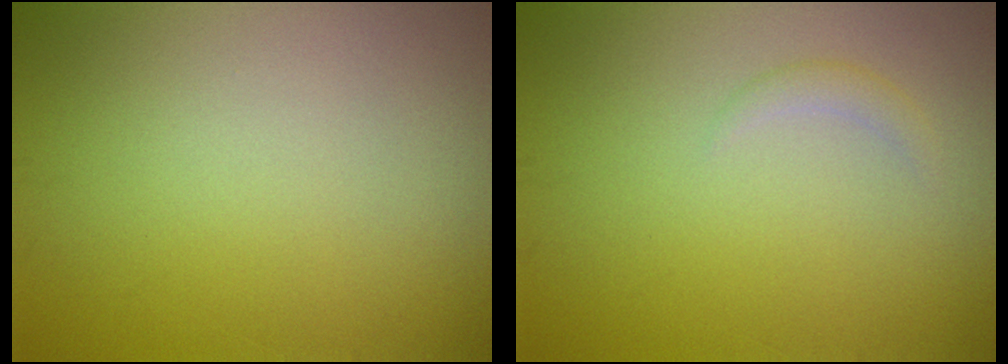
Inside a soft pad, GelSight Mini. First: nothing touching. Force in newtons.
{"total": 1.0, "press": 1.0, "slide": 0.0}